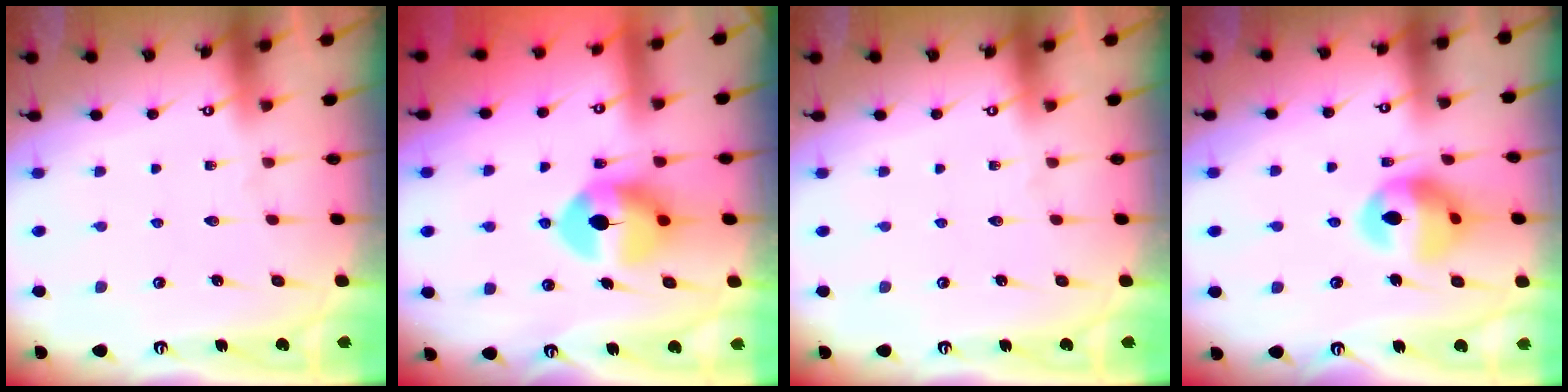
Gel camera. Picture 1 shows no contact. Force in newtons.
{"total": 9.6, "press": 9.5, "slide": 1.4}
{"total": 0.0}
{"total": 14.6, "press": 13.8, "slide": 4.8}